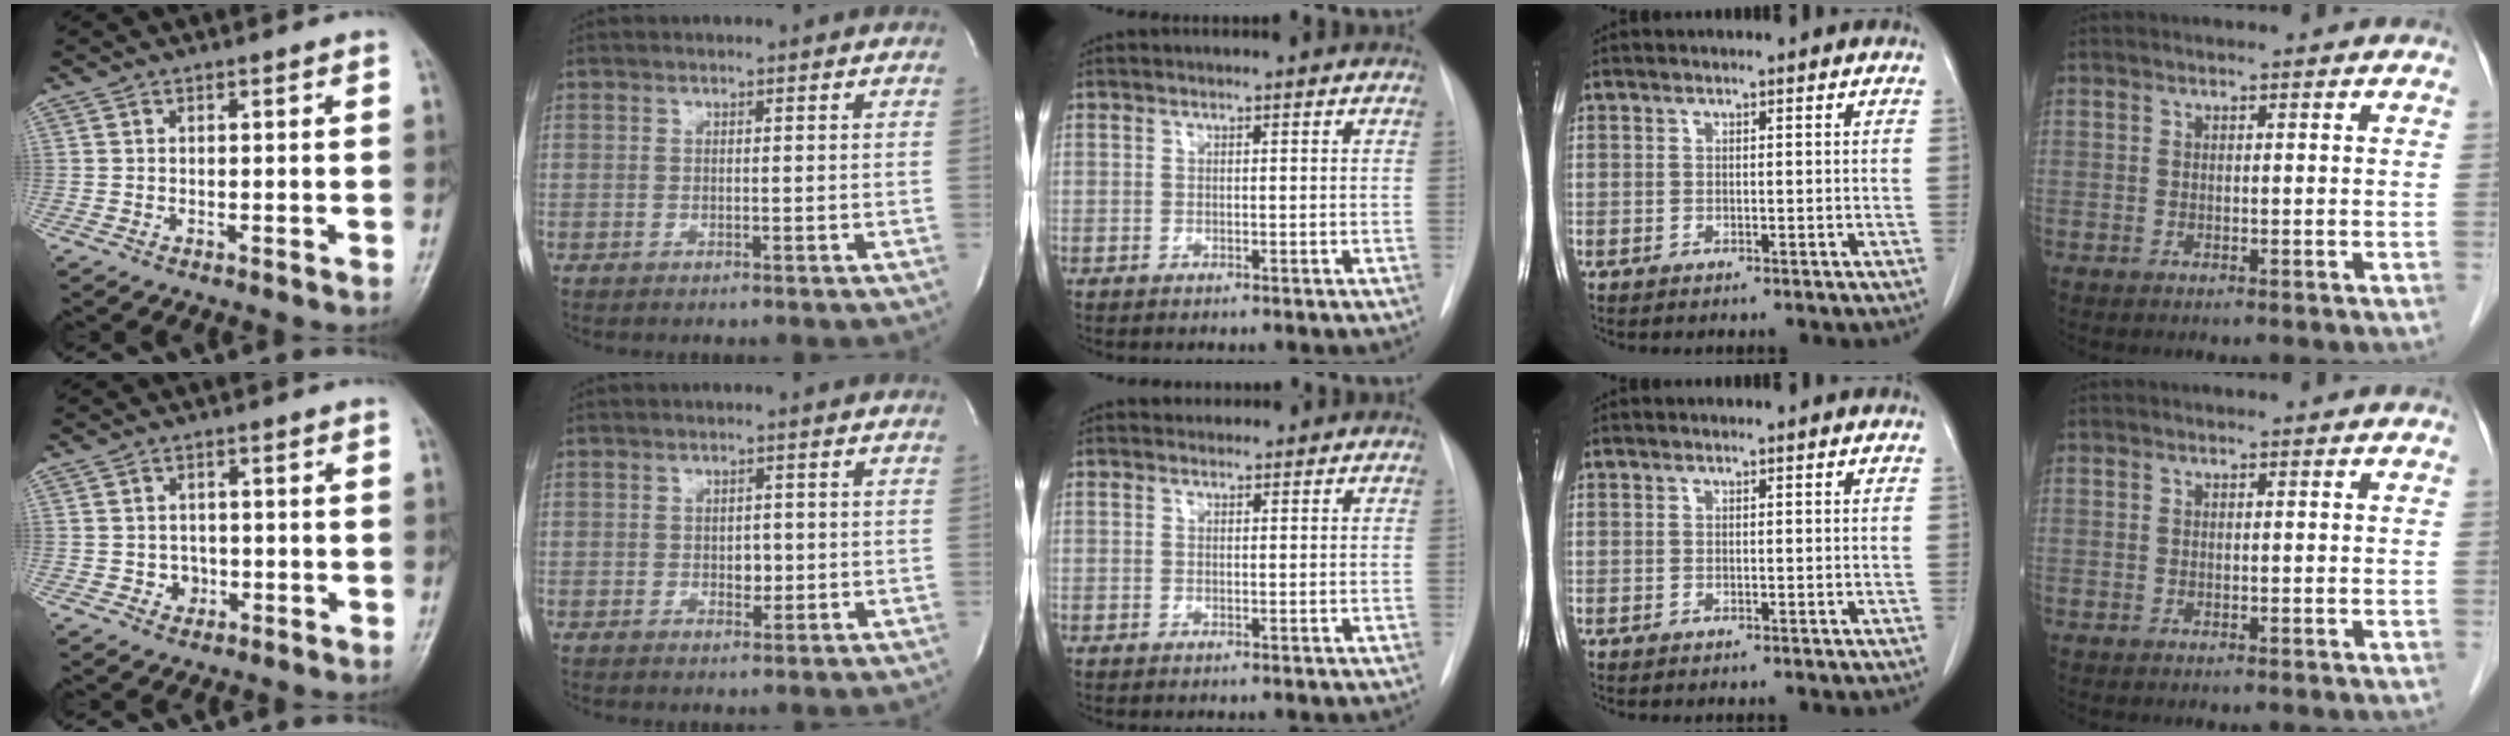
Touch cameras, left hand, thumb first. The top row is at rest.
{"thumb": {"total": 2.8, "force": [-0.7, 2.6, 1.0], "torque": [0.003, 0.007, -0.008]}, "index": {"total": 1.9, "force": [-0.3, 1.3, 1.4], "torque": [-0.018, 0.001, -0.001]}, "middle": {"total": 1.3, "force": [1.2, 0.6, -0.1], "torque": [0.001, 0.013, 0.018]}}